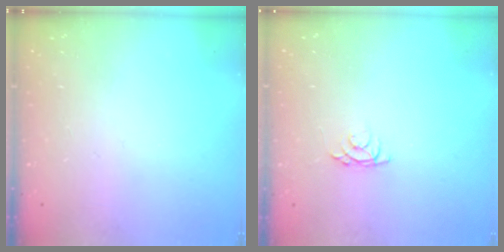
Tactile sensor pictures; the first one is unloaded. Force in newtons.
{"total": 3.4, "press": 3.3, "slide": 0.5}